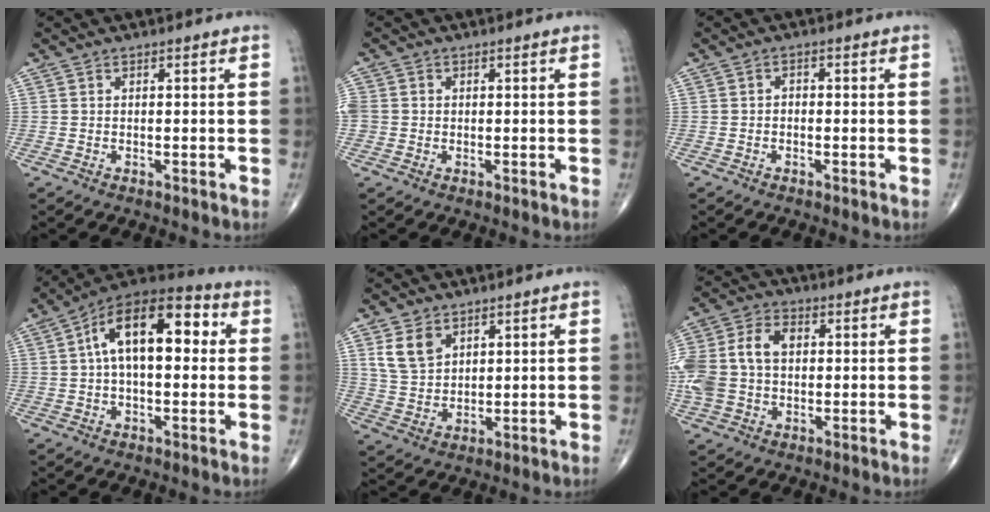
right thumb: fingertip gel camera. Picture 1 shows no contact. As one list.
[{"total": 3.7, "force": [0.0, 3.4, 1.4], "torque": [-0.033, 0.009, 0.005]}, {"total": 1.1, "force": [-0.3, 0.8, 0.6], "torque": [-0.001, 0.006, -0.010]}, {"total": 16.2, "force": [2.8, 8.2, 13.7], "torque": [-0.202, 0.040, 0.035]}, {"total": 6.5, "force": [3.4, 4.2, 3.5], "torque": [-0.054, -0.015, 0.076]}, {"total": 14.9, "force": [1.0, 10.7, 10.3], "torque": [-0.243, 0.027, 0.018]}]